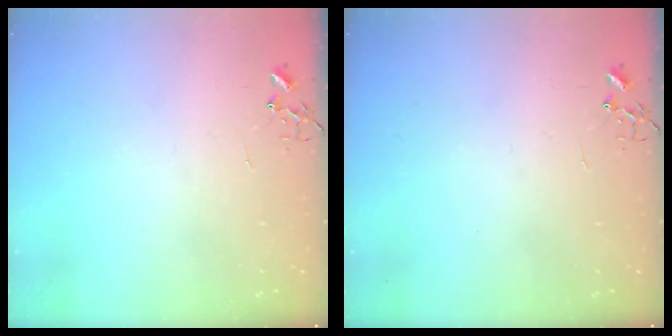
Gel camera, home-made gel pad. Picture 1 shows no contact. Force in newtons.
{"total": 0.0}